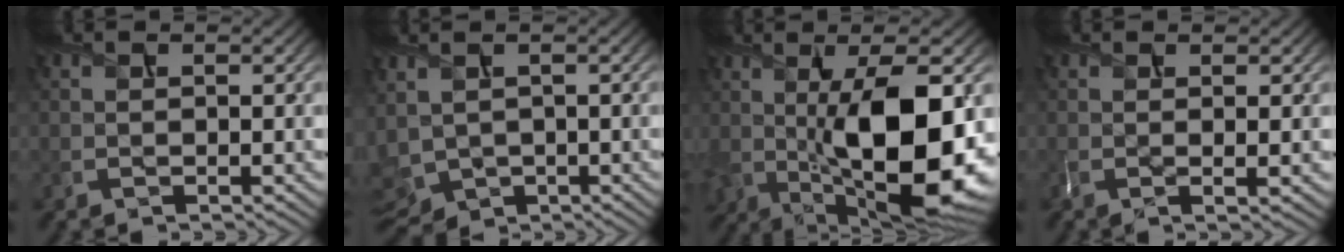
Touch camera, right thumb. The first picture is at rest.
{"total": 4.8, "force": [-0.5, 3.2, 3.5], "torque": [-0.112, -0.017, -0.002]}
{"total": 16.6, "force": [-0.2, 6.4, 15.3], "torque": [-0.247, 0.001, 0.002]}
{"total": 1.8, "force": [0.2, 0.0, 1.8], "torque": [-0.037, 0.002, 0.001]}